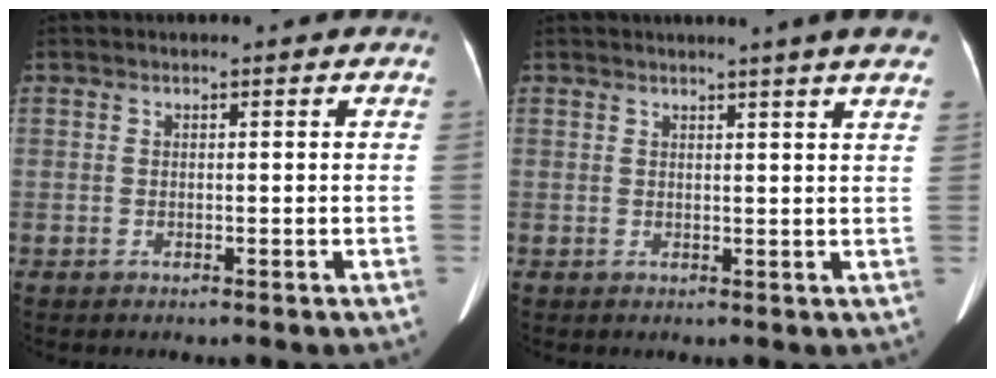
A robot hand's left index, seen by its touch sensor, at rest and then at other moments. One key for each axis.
{"total": 6.3, "fx": 4.9, "fy": -0.5, "fz": 3.8, "tx": -0.049, "ty": 0.004, "tz": 0.044}